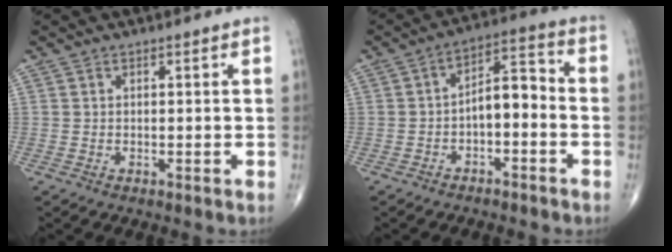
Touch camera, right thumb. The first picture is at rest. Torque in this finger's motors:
{"motor_torque": [0.00, 0.11, 0.26, 0.14, 0.14]}